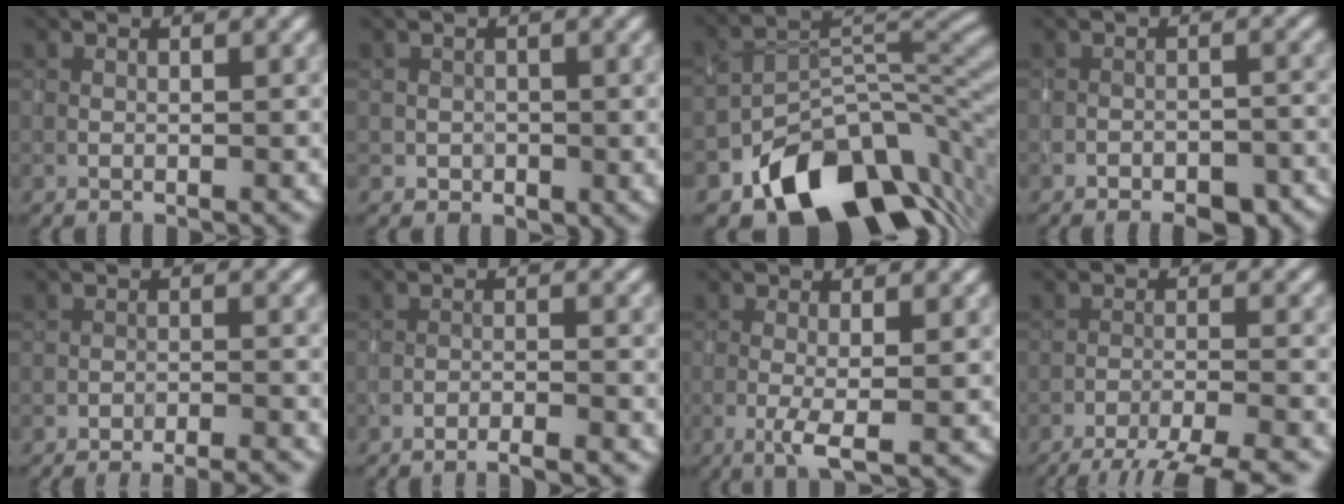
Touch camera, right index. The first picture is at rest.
{"total": 1.3, "force": [-0.1, 1.3, 0.1], "torque": [0.003, -0.005, -0.002]}
{"total": 12.4, "force": [-7.6, 7.2, 6.6], "torque": [-0.091, -0.003, -0.137]}
{"total": 7.2, "force": [-5.8, 3.0, 2.9], "torque": [-0.025, 0.001, -0.066]}
{"total": 5.6, "force": [-5.2, 1.1, 1.5], "torque": [-0.010, 0.009, -0.064]}
{"total": 3.2, "force": [-3.0, 0.3, 1.1], "torque": [-0.012, 0.007, -0.047]}
{"total": 2.4, "force": [-0.9, 0.3, 2.3], "torque": [-0.046, -0.003, -0.020]}
{"total": 9.7, "force": [-8.5, 1.9, 4.2], "torque": [-0.057, -0.006, -0.114]}